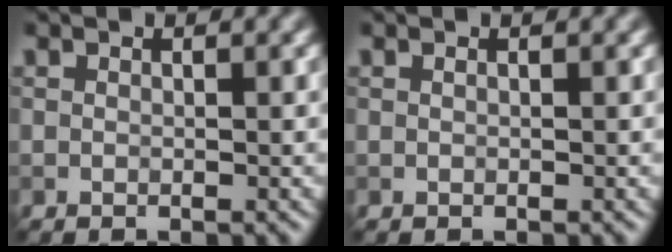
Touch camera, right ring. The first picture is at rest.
{"total": 0.0}